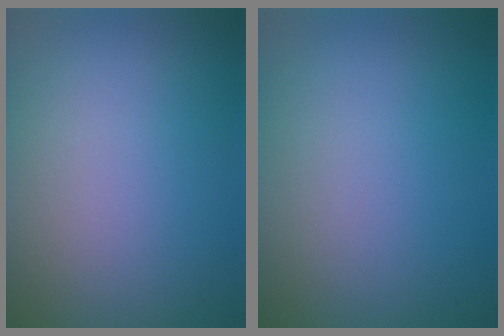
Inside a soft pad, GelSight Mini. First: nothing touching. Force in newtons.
{"total": 0.0}